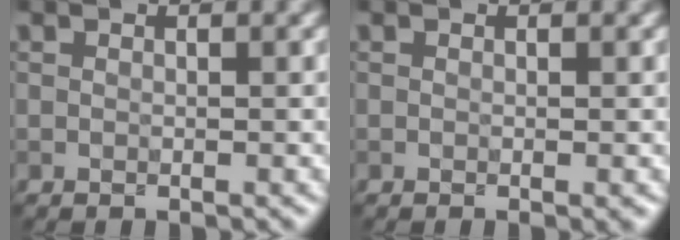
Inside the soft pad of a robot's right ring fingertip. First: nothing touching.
{"total": 0.5, "force": [-0.1, 0.1, 0.5], "torque": [-0.003, -0.004, 0.000]}